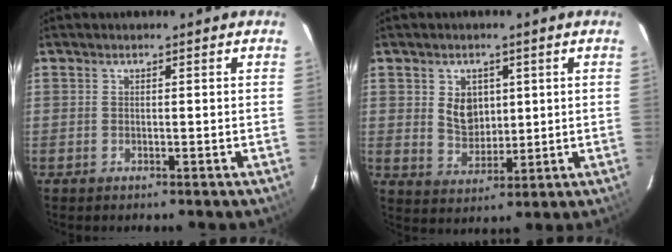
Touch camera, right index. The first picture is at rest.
{"total": 6.2, "force": [1.6, 4.9, 3.5], "torque": [-0.059, 0.002, 0.038]}